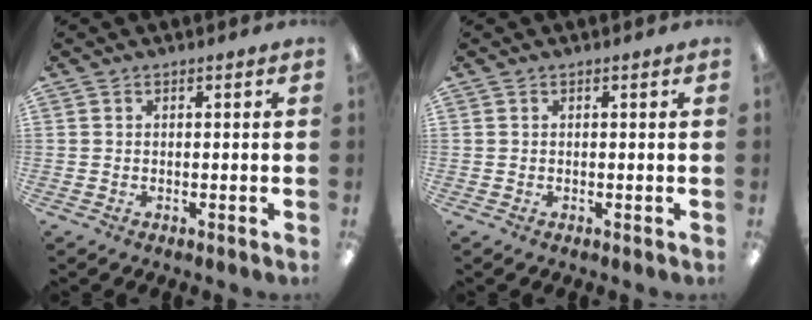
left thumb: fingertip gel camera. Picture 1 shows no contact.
{"total": 0.0}